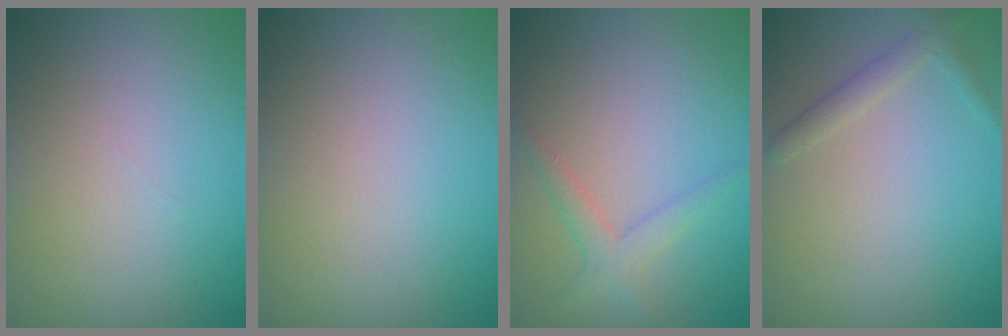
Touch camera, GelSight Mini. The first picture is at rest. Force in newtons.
{"total": 0.0}
{"total": 2.0, "press": 2.0, "slide": 0.2}
{"total": 1.5, "press": 1.5, "slide": 0.1}